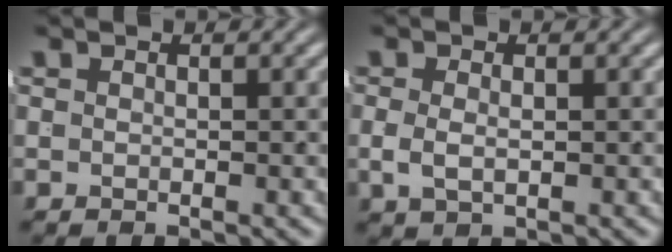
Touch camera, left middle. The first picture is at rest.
{"total": 1.7, "force": [-0.1, 1.0, 1.3], "torque": [-0.033, -0.005, 0.007]}